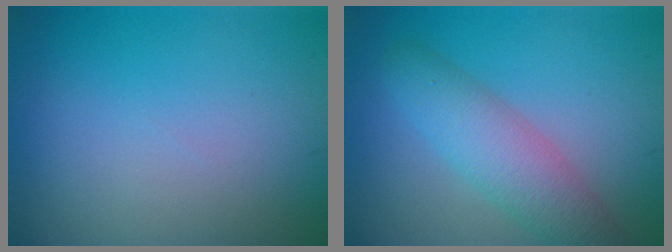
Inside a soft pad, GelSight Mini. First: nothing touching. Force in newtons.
{"total": 4.6, "press": 4.6, "slide": 0.3}